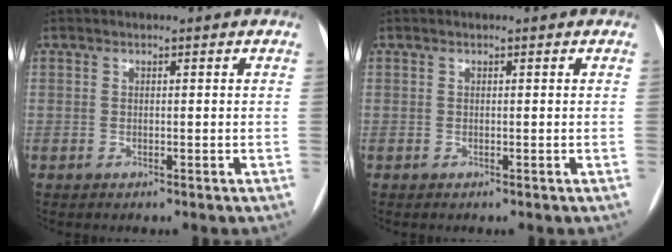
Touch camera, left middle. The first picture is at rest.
{"total": 0.0}